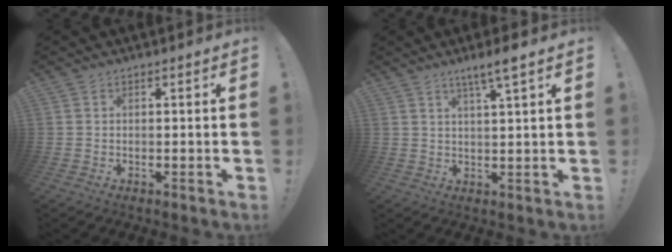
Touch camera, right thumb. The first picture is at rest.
{"total": 5.6, "force": [3.5, -0.1, 4.4], "torque": [-0.072, -0.016, 0.053]}